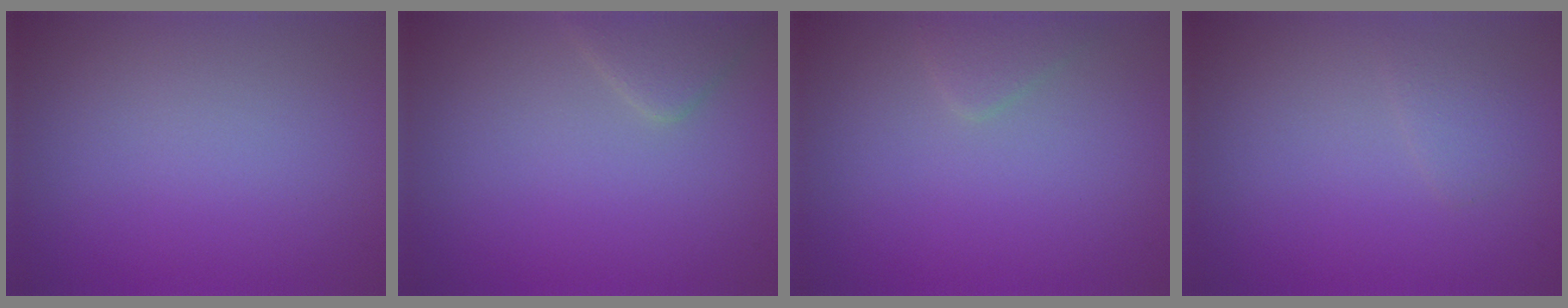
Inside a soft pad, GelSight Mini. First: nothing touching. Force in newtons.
{"total": 1.9, "press": 1.9, "slide": 0.1}
{"total": 1.2, "press": 1.1, "slide": 0.1}
{"total": 1.1, "press": 1.1, "slide": 0.1}